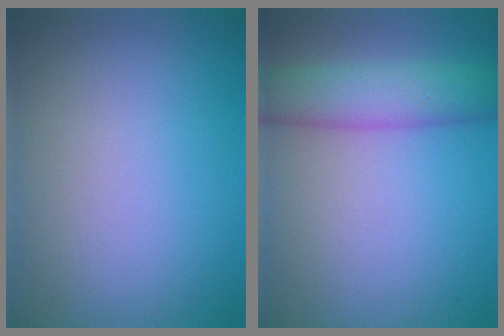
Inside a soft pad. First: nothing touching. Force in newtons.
{"total": 5.2, "press": 5.2, "slide": 0.2}